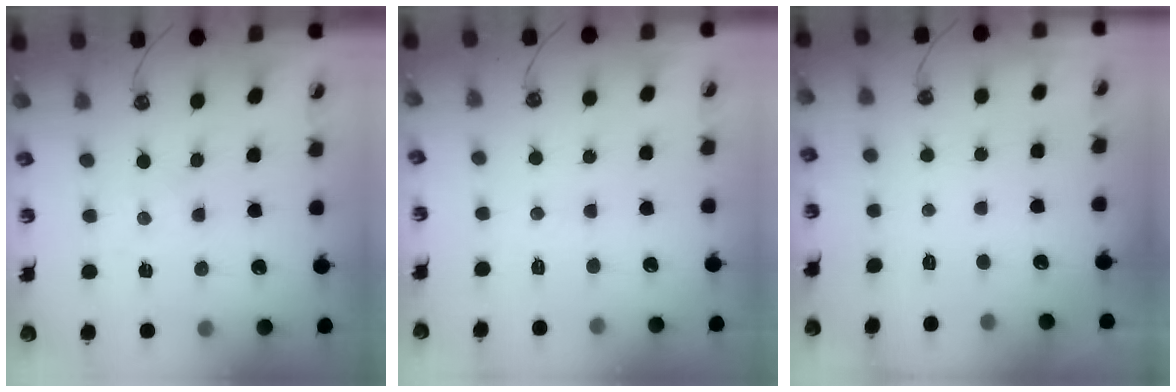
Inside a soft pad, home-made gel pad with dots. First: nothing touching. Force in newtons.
{"total": 4.5, "press": 4.5, "slide": 0.6}
{"total": 0.0}